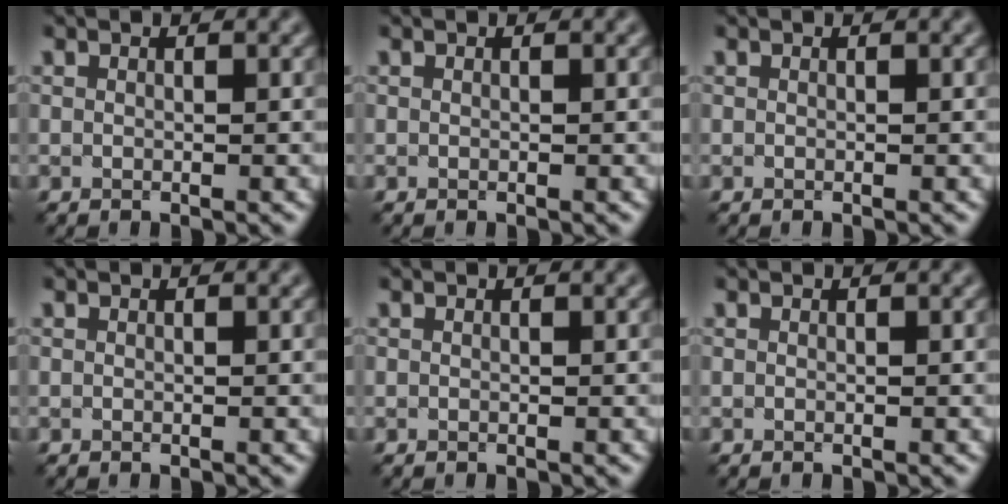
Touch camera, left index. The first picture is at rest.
{"total": 0.0}
{"total": 0.0}
{"total": 0.0}
{"total": 0.0}
{"total": 0.0}